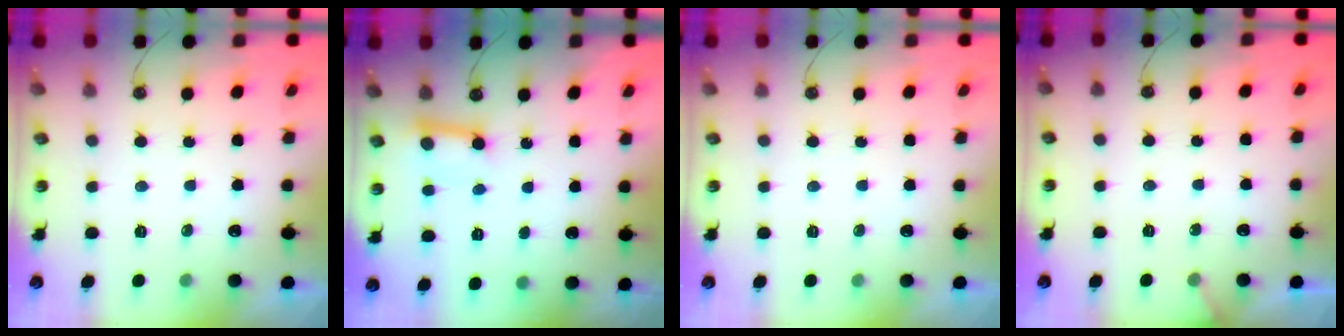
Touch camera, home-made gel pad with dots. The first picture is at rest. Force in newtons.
{"total": 8.7, "press": 8.7, "slide": 0.5}
{"total": 0.0}
{"total": 1.7, "press": 1.7, "slide": 0.1}